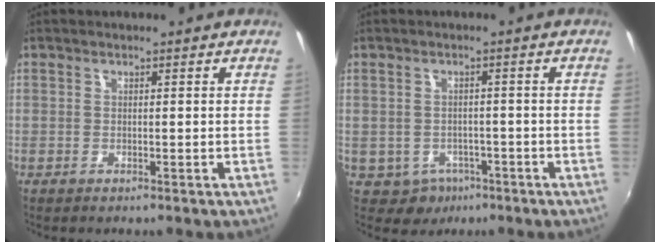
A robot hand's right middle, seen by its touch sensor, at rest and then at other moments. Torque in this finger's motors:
{"motor_torque": [0.17, -0.26, -0.05, 0.00]}